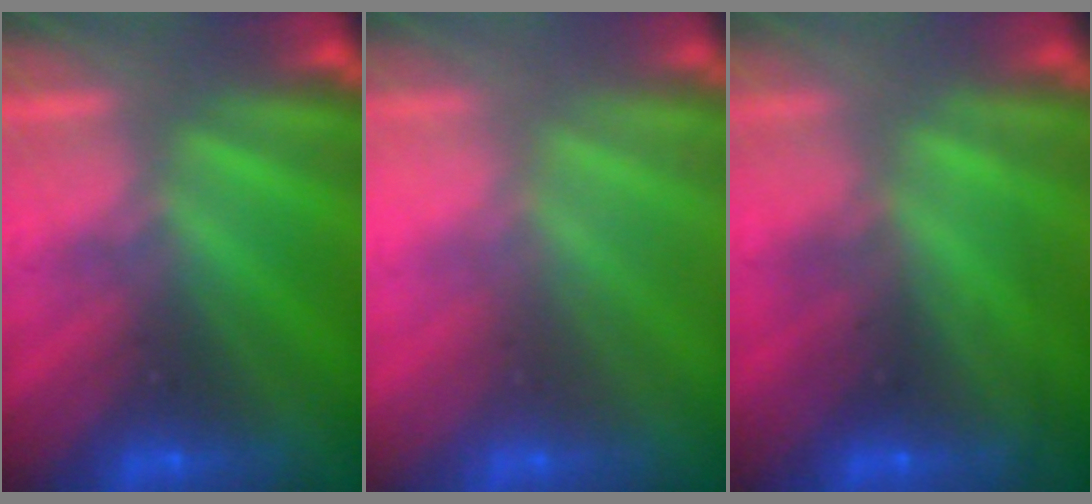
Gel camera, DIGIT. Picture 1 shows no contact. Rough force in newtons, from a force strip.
{"total": 2.7}
{"total": 2.2}